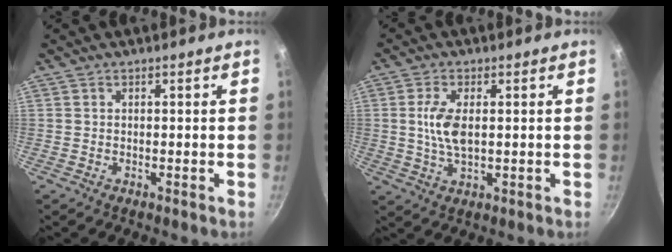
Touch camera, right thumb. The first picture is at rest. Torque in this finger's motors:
{"motor_torque": [0.04, 0.04, 0.39, 0.27, 0.05]}